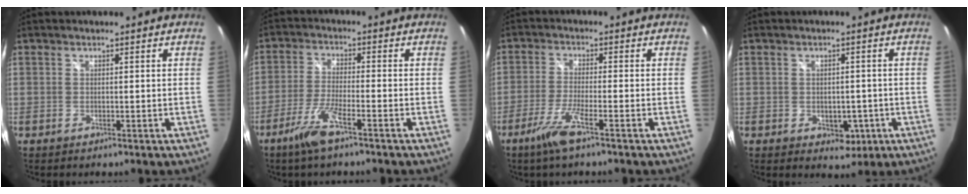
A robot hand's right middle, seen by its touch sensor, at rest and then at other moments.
{"total": 7.1, "force": [-4.7, 0.6, 5.3], "torque": [-0.122, -0.009, -0.092]}
{"total": 6.4, "force": [-4.1, 0.0, 4.8], "torque": [-0.113, -0.012, -0.081]}
{"total": 4.7, "force": [-1.5, 3.5, 2.8], "torque": [-0.042, -0.002, -0.011]}